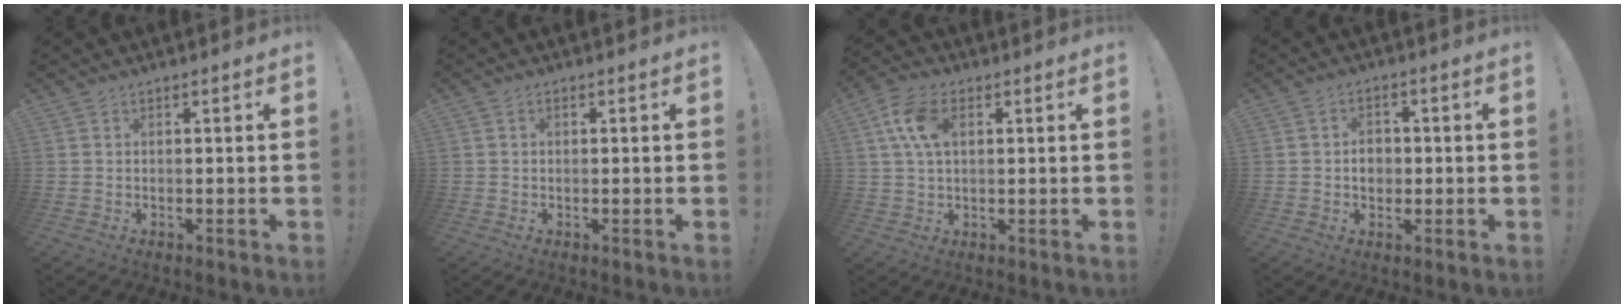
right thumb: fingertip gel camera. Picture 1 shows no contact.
{"total": 0.7, "force": [0.0, 0.6, 0.4], "torque": [-0.011, 0.004, 0.001]}
{"total": 9.8, "force": [2.8, 5.9, 7.3], "torque": [-0.152, 0.006, 0.051]}
{"total": 5.1, "force": [-0.2, 4.5, 2.5], "torque": [-0.035, 0.001, -0.004]}